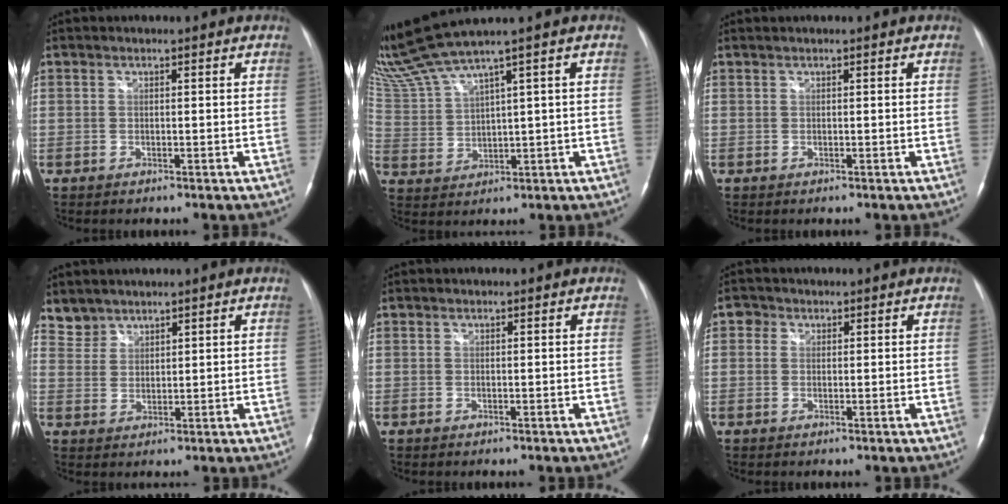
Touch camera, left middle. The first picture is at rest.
{"total": 7.3, "force": [6.2, -1.9, 3.3], "torque": [-0.088, 0.008, 0.139]}
{"total": 0.0}
{"total": 3.4, "force": [3.0, 1.5, -0.6], "torque": [0.018, 0.010, 0.060]}
{"total": 0.0}
{"total": 1.8, "force": [0.7, 1.6, 0.5], "torque": [-0.005, 0.007, 0.006]}